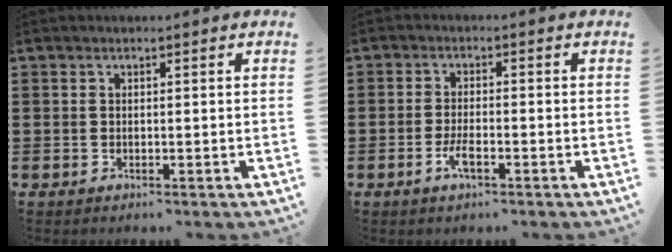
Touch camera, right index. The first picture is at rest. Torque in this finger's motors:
{"motor_torque": [1.76, 0.38, 0.29, 0.06]}